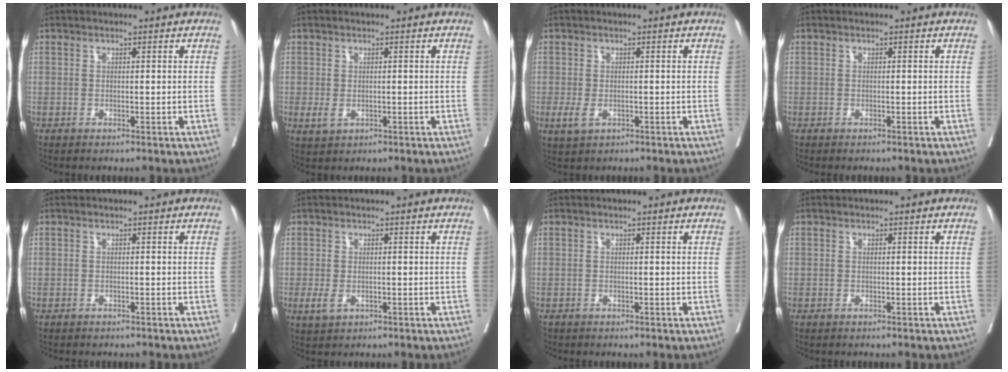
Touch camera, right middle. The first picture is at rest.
{"total": 2.0, "force": [-0.4, 1.3, 1.4], "torque": [-0.028, -0.004, 0.001]}
{"total": 2.6, "force": [-0.9, 1.4, 1.9], "torque": [-0.043, -0.005, -0.011]}
{"total": 0.7, "force": [-0.6, 0.2, 0.2], "torque": [-0.005, -0.001, -0.012]}
{"total": 1.6, "force": [-1.4, 0.6, 0.5], "torque": [-0.015, -0.002, -0.017]}
{"total": 2.3, "force": [-0.7, 1.3, 1.7], "torque": [-0.036, -0.004, -0.008]}
{"total": 0.6, "force": [-0.5, 0.3, 0.0], "torque": [-0.009, 0.001, -0.010]}
{"total": 0.0}